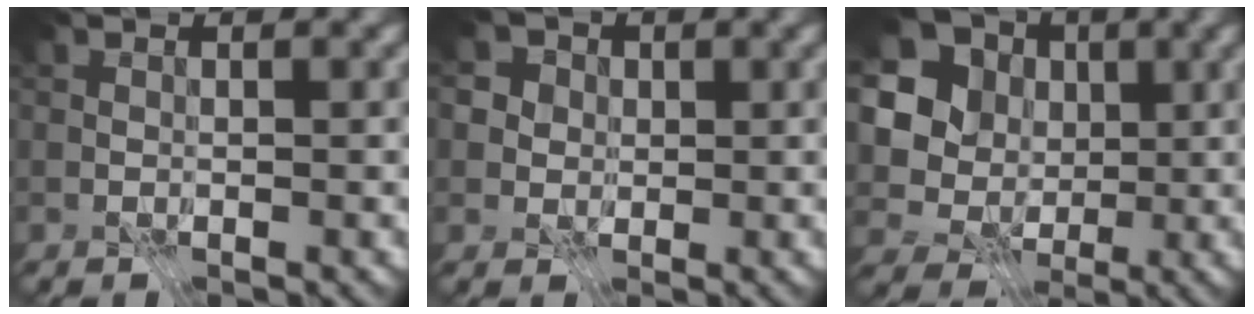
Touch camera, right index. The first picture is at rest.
{"total": 6.0, "force": [2.4, 5.0, 2.4], "torque": [-0.044, 0.017, 0.020]}
{"total": 13.0, "force": [1.4, 11.9, 5.1], "torque": [-0.151, 0.019, 0.014]}